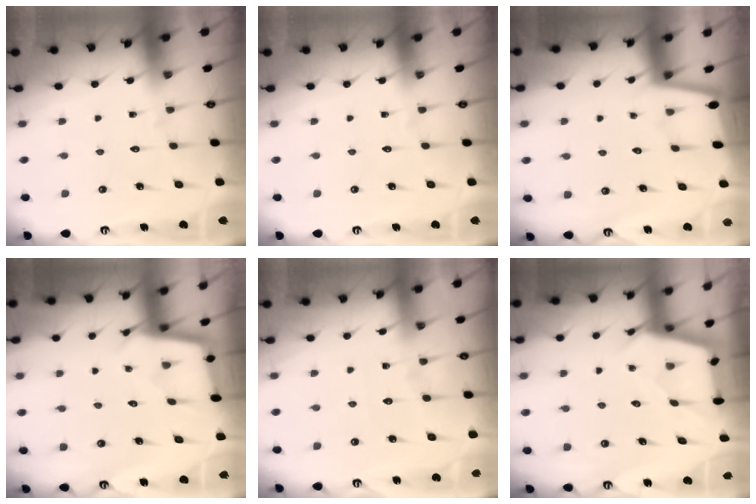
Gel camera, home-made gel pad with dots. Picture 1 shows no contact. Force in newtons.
{"total": 0.0}
{"total": 1.4, "press": 1.4, "slide": 0.2}
{"total": 2.4, "press": 2.4, "slide": 0.2}
{"total": 4.4, "press": 4.4, "slide": 0.6}
{"total": 2.7, "press": 2.7, "slide": 0.3}